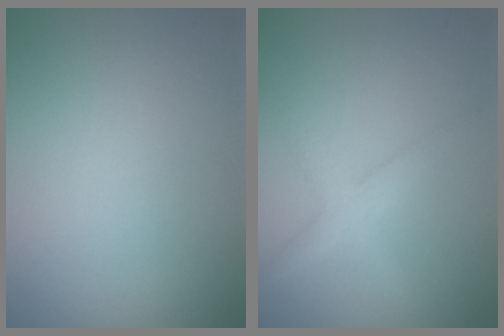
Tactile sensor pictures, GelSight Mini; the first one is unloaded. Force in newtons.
{"total": 2.4, "press": 2.4, "slide": 0.0}